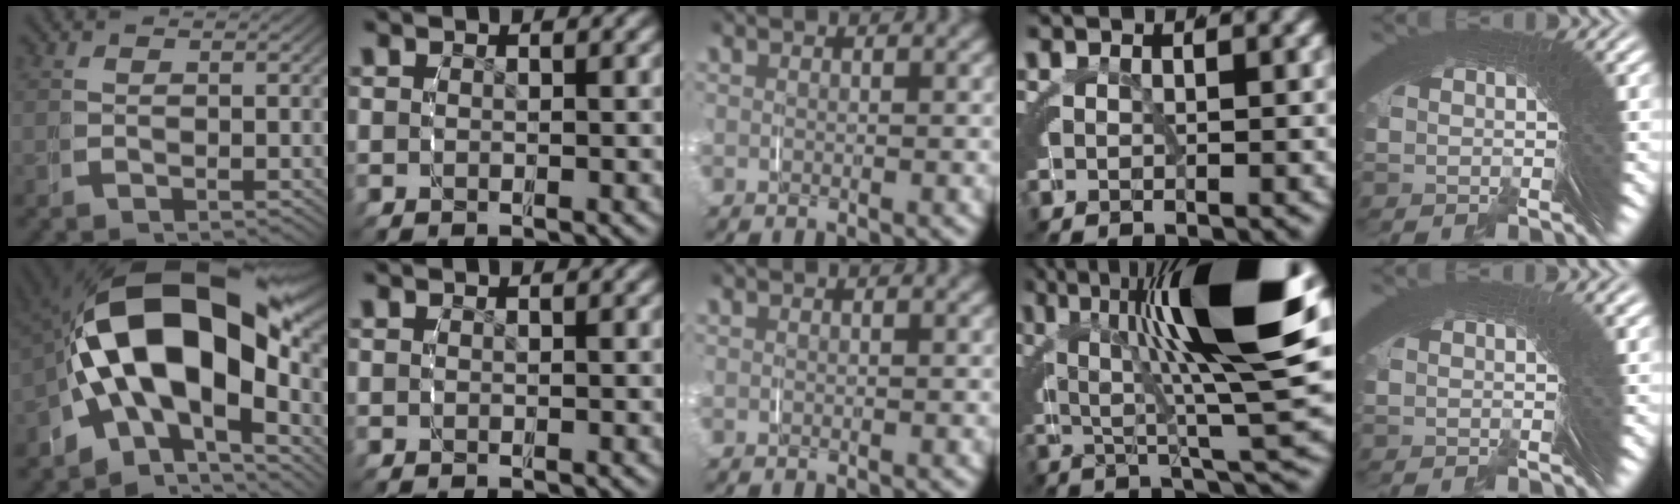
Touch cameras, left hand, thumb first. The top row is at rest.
{"thumb": {"total": 22.7, "force": [0.7, 13.4, 18.3], "torque": [-0.337, -0.042, 0.028]}, "ring": {"total": 15.1, "force": [3.6, 2.3, 14.5], "torque": [-0.204, 0.026, 0.052]}, "little": {"total": 0.9, "force": [0.4, -0.2, 0.8], "torque": [-0.001, 0.010, 0.003]}}